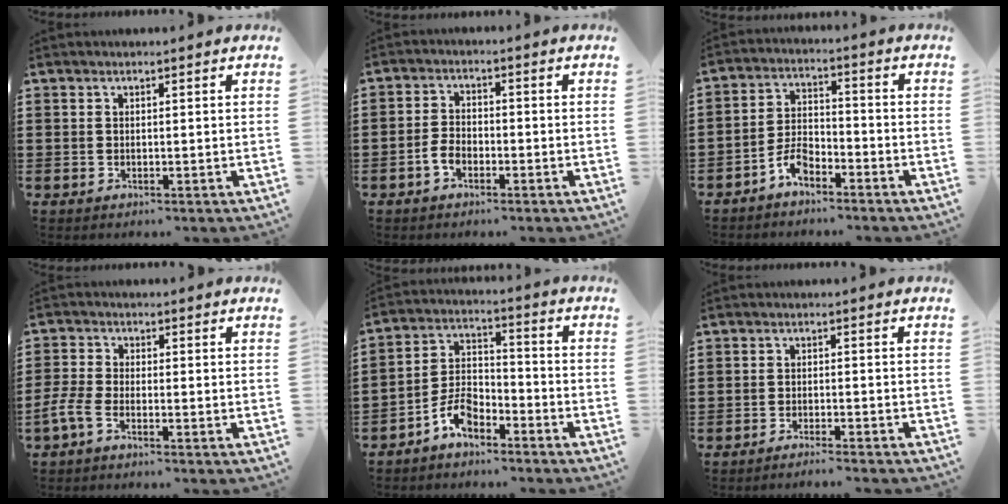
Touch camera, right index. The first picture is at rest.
{"total": 3.2, "force": [-1.6, 1.7, 2.1], "torque": [-0.052, 0.000, -0.036]}
{"total": 4.7, "force": [-3.6, 2.0, 2.2], "torque": [-0.053, 0.008, -0.073]}
{"total": 3.2, "force": [-2.1, 0.8, 2.2], "torque": [-0.066, -0.006, -0.046]}
{"total": 6.1, "force": [-4.5, 2.9, 2.8], "torque": [-0.068, 0.014, -0.090]}
{"total": 2.1, "force": [-2.0, -0.5, 0.2], "torque": [-0.003, 0.001, -0.040]}